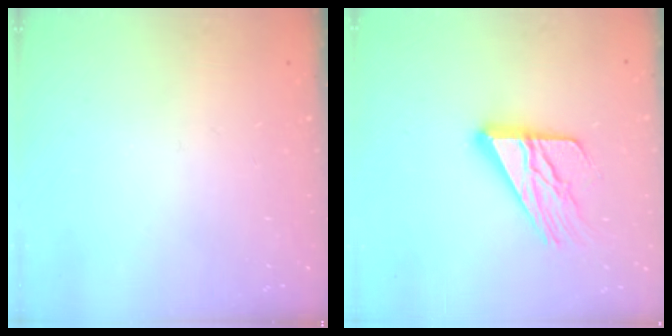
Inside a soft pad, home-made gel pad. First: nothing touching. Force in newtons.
{"total": 16.5, "press": 16.5, "slide": 1.6}